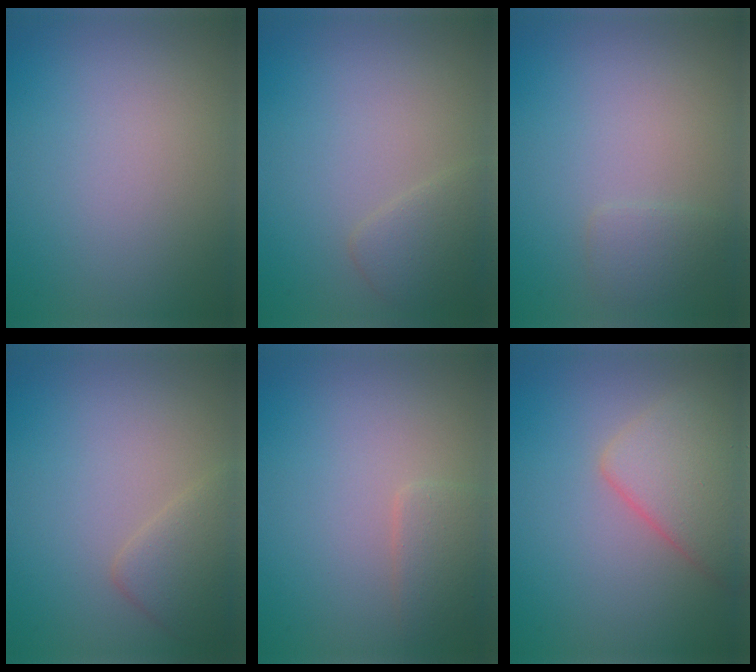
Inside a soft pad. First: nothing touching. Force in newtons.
{"total": 2.0, "press": 2.0, "slide": 0.1}
{"total": 1.3, "press": 1.3, "slide": 0.1}
{"total": 2.7, "press": 2.7, "slide": 0.1}
{"total": 2.0, "press": 2.0, "slide": 0.0}
{"total": 4.9, "press": 4.9, "slide": 0.2}